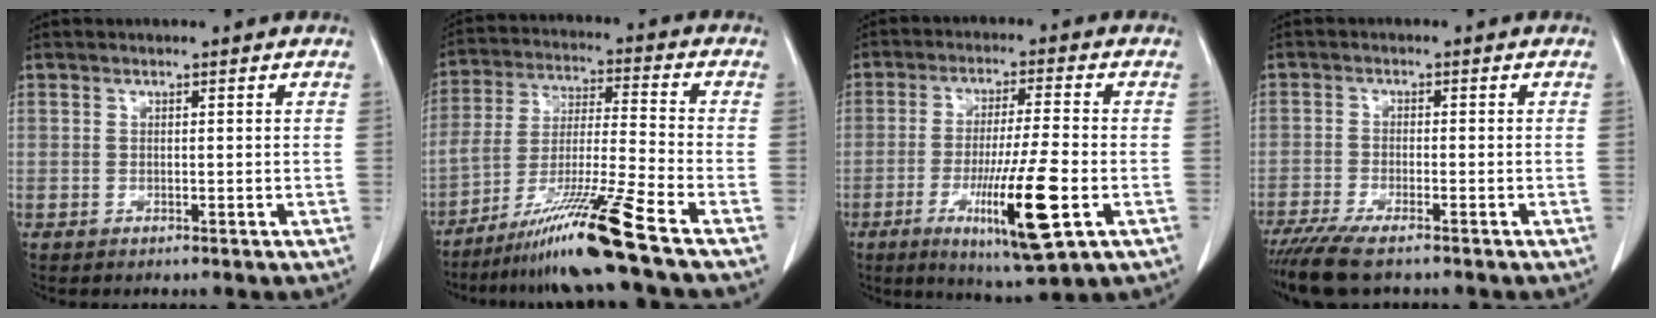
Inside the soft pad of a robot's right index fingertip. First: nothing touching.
{"total": 13.5, "force": [-9.6, -2.4, 9.2], "torque": [-0.173, -0.023, -0.174]}
{"total": 13.3, "force": [-4.4, 0.5, 12.5], "torque": [-0.224, -0.031, -0.072]}
{"total": 8.0, "force": [-6.4, 1.3, 4.7], "torque": [-0.081, -0.019, -0.106]}